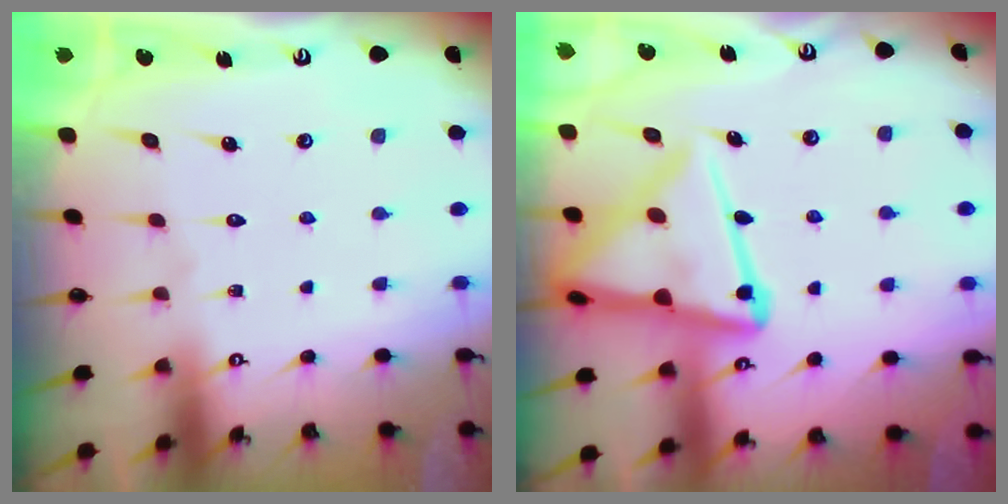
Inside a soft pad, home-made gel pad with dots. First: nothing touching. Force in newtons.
{"total": 16.7, "press": 16.6, "slide": 1.6}